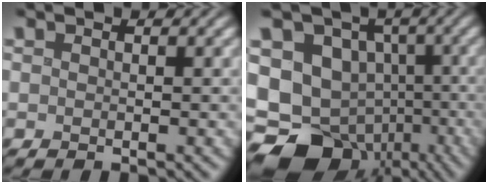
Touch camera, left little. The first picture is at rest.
{"total": 15.5, "force": [-5.6, 12.4, 7.4], "torque": [-0.123, -0.020, -0.092]}